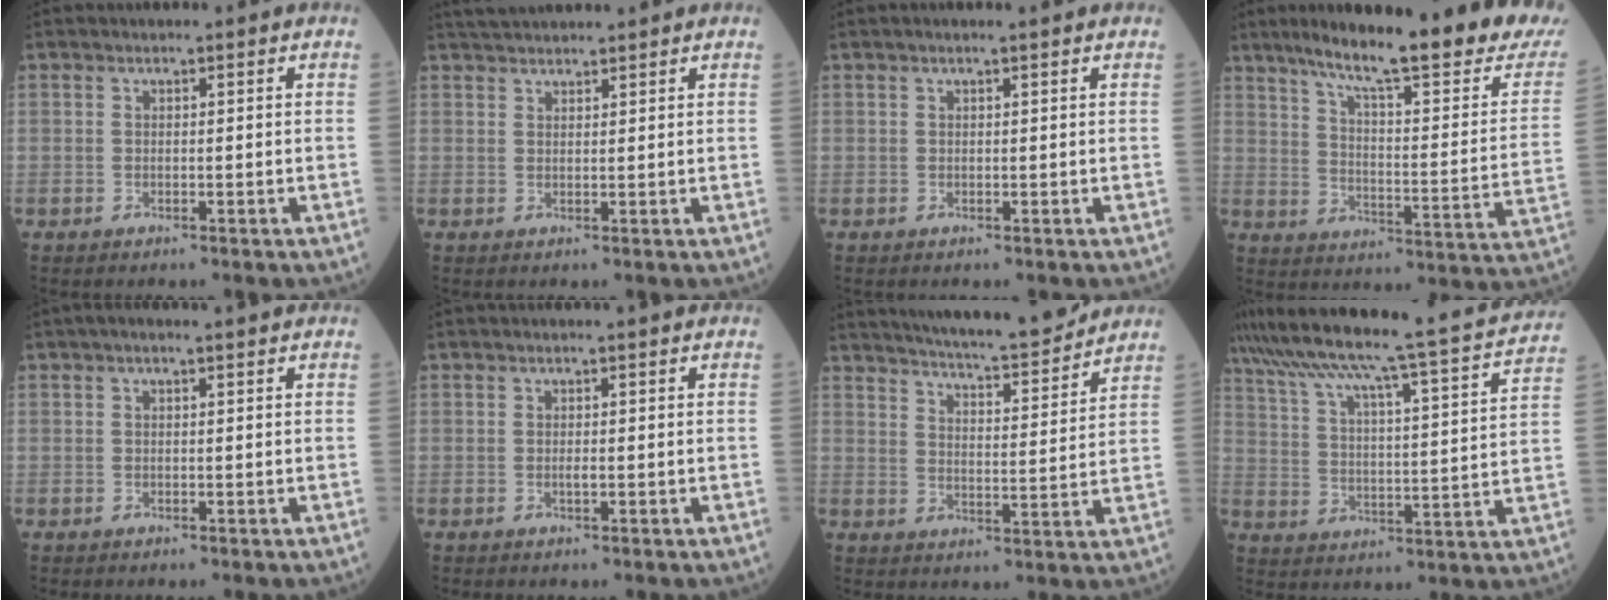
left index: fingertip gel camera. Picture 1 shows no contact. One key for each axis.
{"total": 5.0, "fx": 4.7, "fy": 0.4, "fz": 1.6, "tx": -0.026, "ty": 0.039, "tz": 0.083}
{"total": 1.4, "fx": 1.0, "fy": 0.0, "fz": 0.9, "tx": -0.015, "ty": 0.010, "tz": 0.016}
{"total": 26.7, "fx": 21.6, "fy": 2.0, "fz": 15.6, "tx": -0.233, "ty": -0.057, "tz": 0.285}
{"total": 2.2, "fx": 1.5, "fy": 0.3, "fz": 1.6, "tx": -0.030, "ty": 0.020, "tz": 0.021}
{"total": 0.8, "fx": 0.1, "fy": 0.1, "fz": 0.8, "tx": -0.016, "ty": 0.000, "tz": 0.000}
{"total": 15.6, "fx": 14.2, "fy": 1.1, "fz": 6.2, "tx": -0.104, "ty": -0.005, "tz": 0.206}
{"total": 25.5, "fx": 22.5, "fy": 0.1, "fz": 12.0, "tx": -0.207, "ty": -0.016, "tz": 0.309}